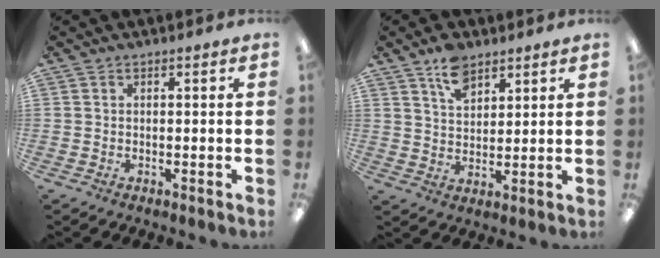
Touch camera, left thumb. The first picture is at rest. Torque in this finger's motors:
{"motor_torque": [1.15, 0.57, 0.77, -0.65, 0.00]}